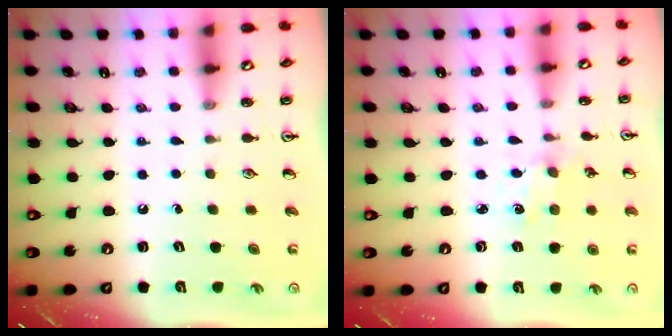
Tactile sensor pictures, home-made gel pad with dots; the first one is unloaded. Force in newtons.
{"total": 1.1, "press": 1.0, "slide": 0.2}